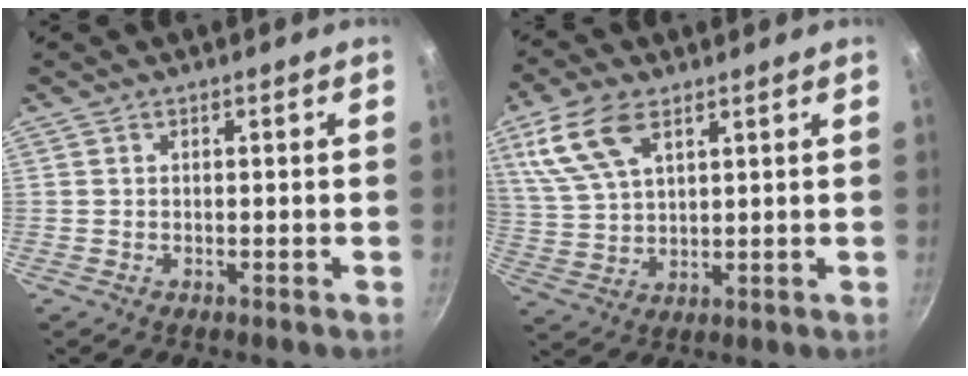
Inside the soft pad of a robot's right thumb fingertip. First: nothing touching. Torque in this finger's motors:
{"motor_torque": [-0.21, 2.11, 1.22, 0.91, 0.20]}